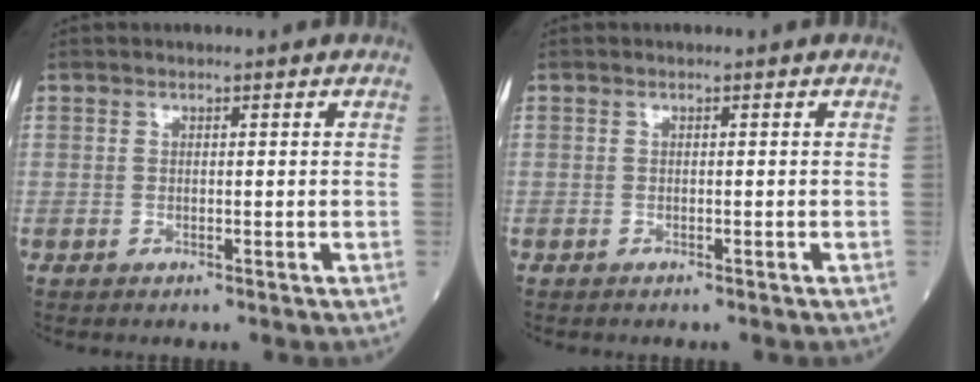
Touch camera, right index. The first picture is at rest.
{"total": 0.0}